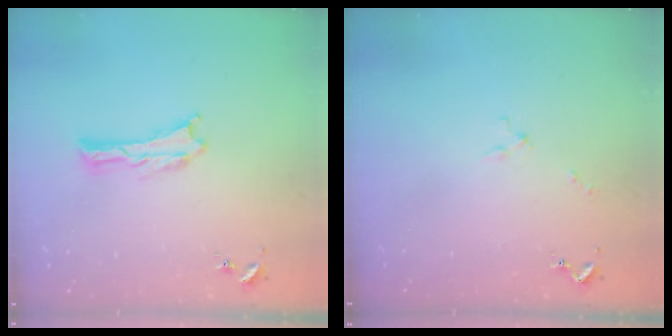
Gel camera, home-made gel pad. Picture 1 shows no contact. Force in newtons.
{"total": 1.3, "press": 1.2, "slide": 0.1}